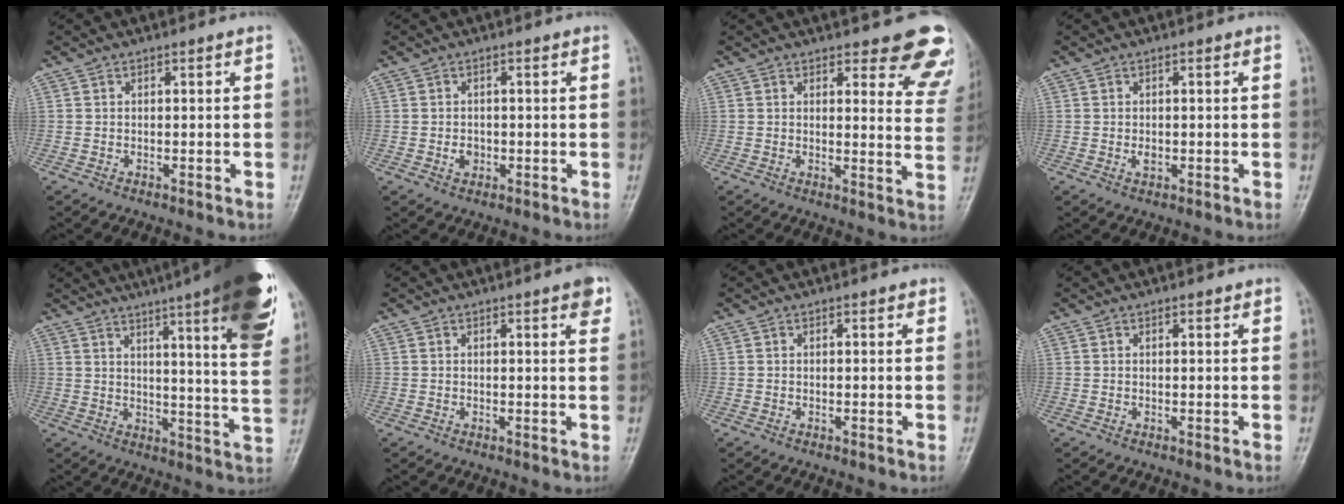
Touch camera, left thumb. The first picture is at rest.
{"total": 2.0, "force": [-0.4, 1.7, 1.1], "torque": [-0.006, 0.003, -0.006]}
{"total": 12.0, "force": [9.7, 4.1, 5.7], "torque": [-0.012, -0.058, 0.084]}
{"total": 1.7, "force": [0.0, 1.1, 1.3], "torque": [-0.014, -0.001, 0.002]}
{"total": 26.1, "force": [15.5, 3.6, 20.7], "torque": [-0.245, -0.045, 0.197]}
{"total": 3.2, "force": [1.8, 0.8, 2.6], "torque": [-0.024, -0.005, 0.018]}
{"total": 1.1, "force": [0.7, 0.6, 0.7], "torque": [-0.006, -0.001, 0.005]}
{"total": 1.1, "force": [0.7, 0.5, 0.6], "torque": [-0.006, -0.002, 0.008]}